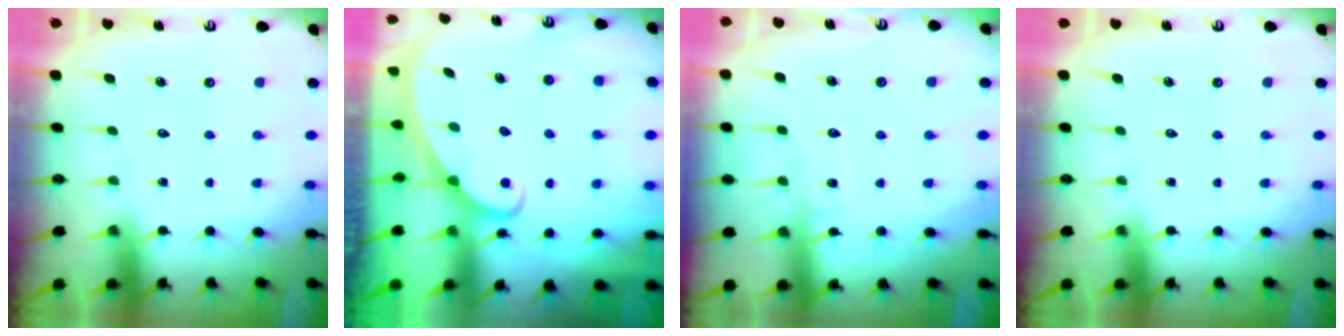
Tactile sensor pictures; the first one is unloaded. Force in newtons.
{"total": 2.2, "press": 2.2, "slide": 0.1}
{"total": 5.0, "press": 5.0, "slide": 0.6}
{"total": 0.0}